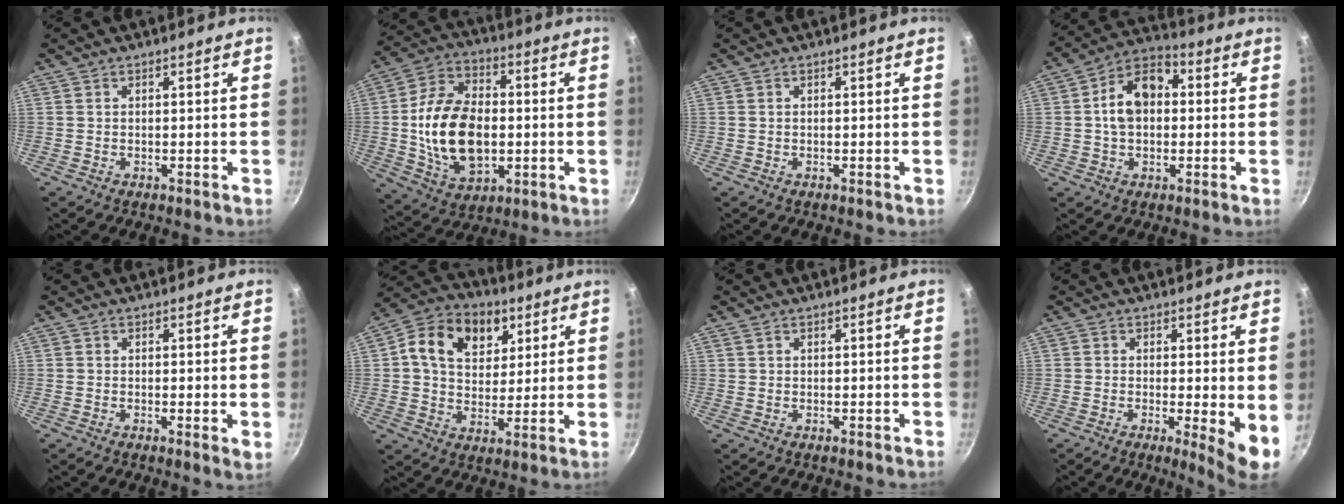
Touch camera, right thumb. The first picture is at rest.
{"total": 18.7, "force": [-0.9, 12.0, 14.3], "torque": [-0.239, 0.015, -0.013]}
{"total": 0.0}
{"total": 11.2, "force": [0.8, 7.8, 8.0], "torque": [-0.107, 0.030, -0.004]}
{"total": 1.6, "force": [0.1, 0.5, 1.5], "torque": [-0.020, -0.008, -0.002]}
{"total": 15.0, "force": [5.5, 11.1, 8.6], "torque": [-0.119, -0.005, 0.078]}
{"total": 0.5, "force": [0.3, 0.3, 0.3], "torque": [-0.006, 0.003, 0.007]}
{"total": 6.0, "force": [-0.1, 1.3, 5.8], "torque": [-0.081, -0.019, -0.002]}